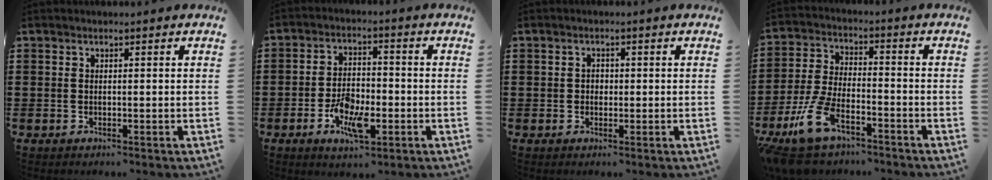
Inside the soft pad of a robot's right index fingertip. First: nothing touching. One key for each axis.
{"total": 7.0, "fx": -2.7, "fy": 3.3, "fz": 5.5, "tx": -0.116, "ty": 0.001, "tz": -0.052}
{"total": 1.2, "fx": -0.1, "fy": 0.9, "fz": 0.7, "tx": -0.015, "ty": 0.004, "tz": -0.002}
{"total": 10.1, "fx": -6.6, "fy": 3.9, "fz": 6.5, "tx": -0.159, "ty": 0.005, "tz": -0.131}